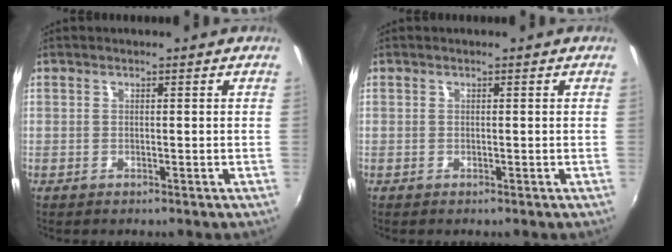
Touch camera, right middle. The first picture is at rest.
{"total": 0.0}